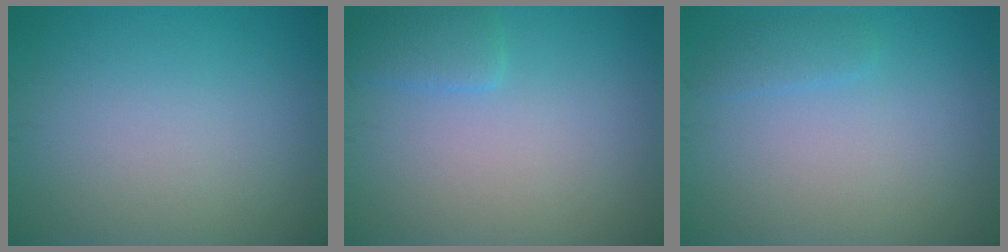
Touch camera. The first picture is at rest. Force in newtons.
{"total": 1.7, "press": 1.7, "slide": 0.2}
{"total": 1.2, "press": 1.2, "slide": 0.2}